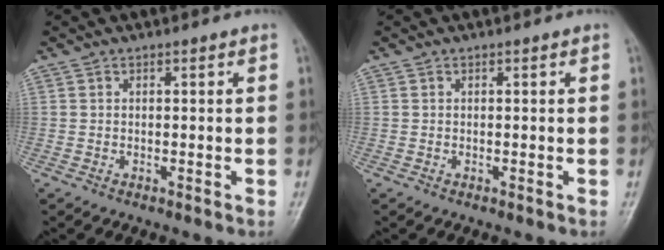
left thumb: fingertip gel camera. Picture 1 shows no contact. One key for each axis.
{"total": 0.0}